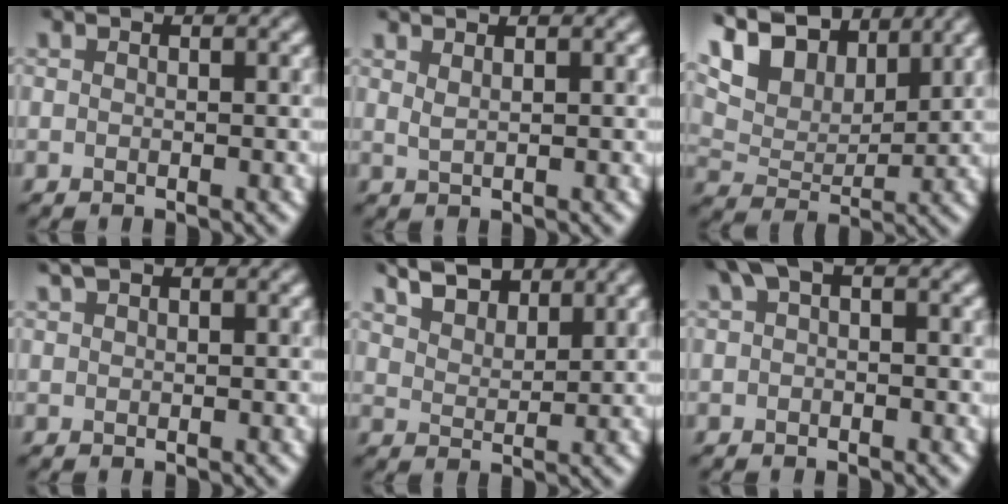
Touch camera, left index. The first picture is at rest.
{"total": 1.0, "force": [0.9, 0.1, 0.3], "torque": [0.003, 0.008, 0.019]}
{"total": 9.1, "force": [6.7, 4.1, 4.6], "torque": [-0.105, 0.015, 0.107]}
{"total": 1.0, "force": [0.9, 0.3, 0.4], "torque": [-0.002, 0.009, 0.018]}
{"total": 5.0, "force": [4.5, 1.4, 1.7], "torque": [-0.034, 0.010, 0.072]}
{"total": 1.6, "force": [0.6, 0.7, 1.3], "torque": [-0.022, 0.014, 0.010]}